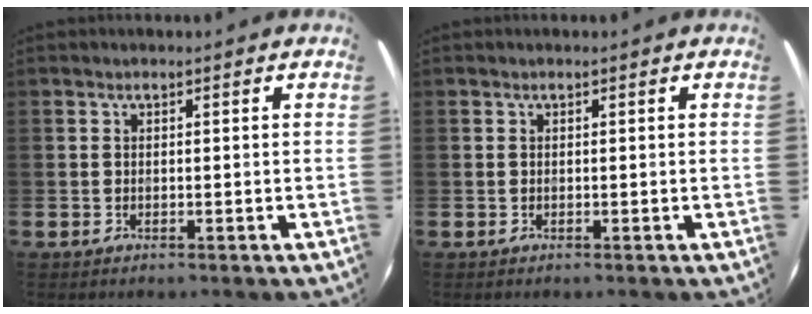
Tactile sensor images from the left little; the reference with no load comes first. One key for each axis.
{"total": 0.0}